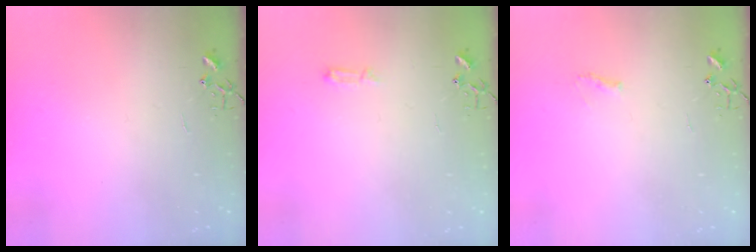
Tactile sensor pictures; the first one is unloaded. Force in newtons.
{"total": 4.8, "press": 4.8, "slide": 0.5}
{"total": 4.7, "press": 4.6, "slide": 0.6}